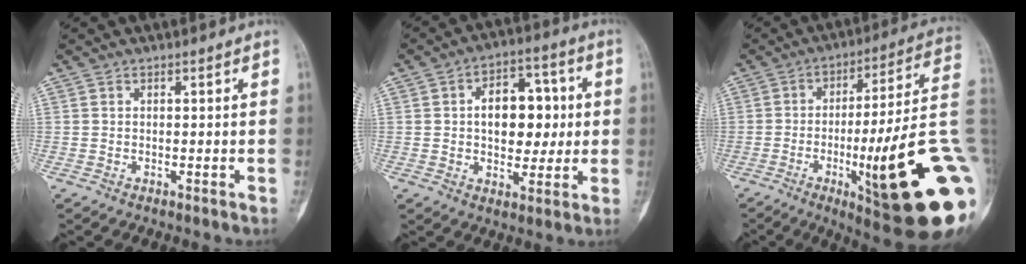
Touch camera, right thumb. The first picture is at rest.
{"total": 12.6, "force": [1.1, 8.0, 9.7], "torque": [-0.095, 0.018, 0.015]}
{"total": 28.0, "force": [-6.6, 4.4, 26.8], "torque": [-0.331, 0.003, -0.093]}